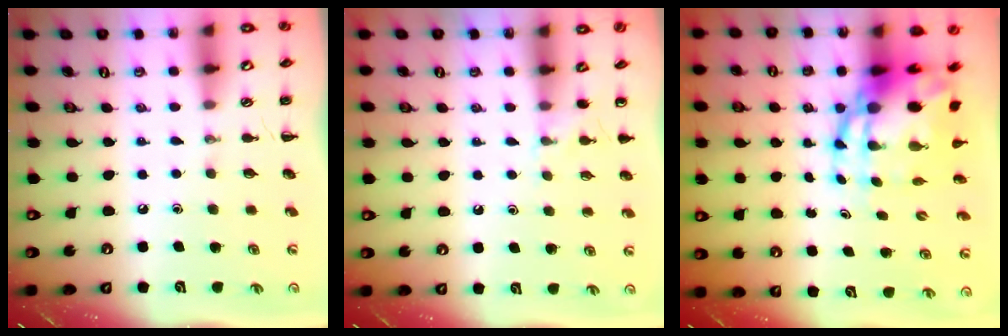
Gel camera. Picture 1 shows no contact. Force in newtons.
{"total": 4.9, "press": 4.6, "slide": 1.6}
{"total": 11.0, "press": 10.7, "slide": 2.8}